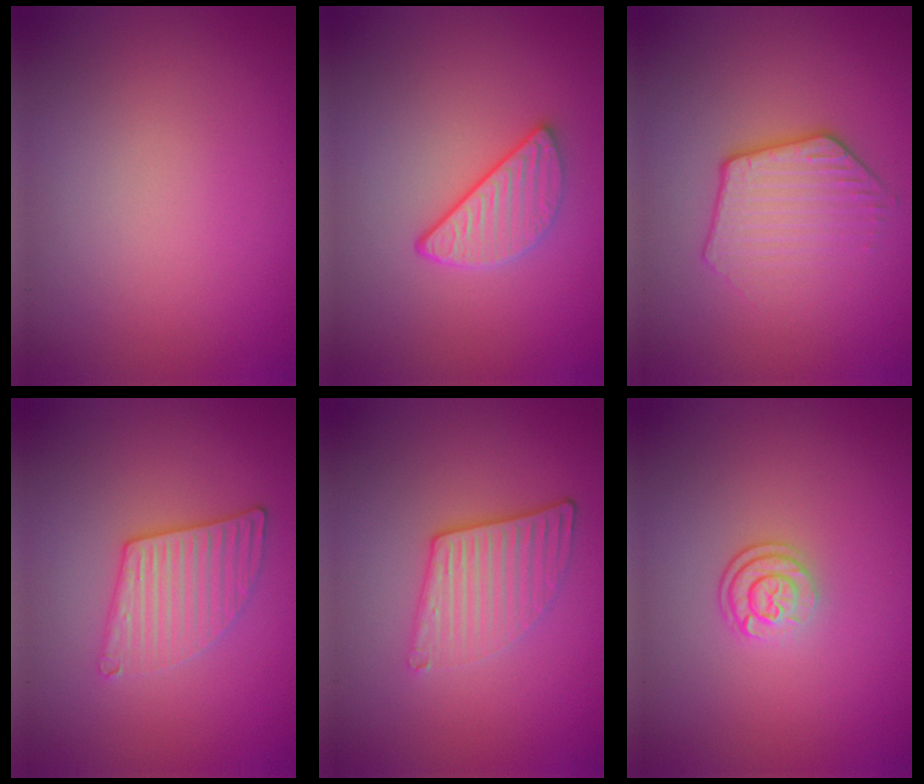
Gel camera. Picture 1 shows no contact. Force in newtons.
{"total": 3.4, "press": 2.7, "slide": 2.0}
{"total": 3.7, "press": 3.1, "slide": 2.1}
{"total": 3.3, "press": 3.1, "slide": 1.0}
{"total": 3.6, "press": 2.9, "slide": 2.1}
{"total": 2.5, "press": 1.9, "slide": 1.7}